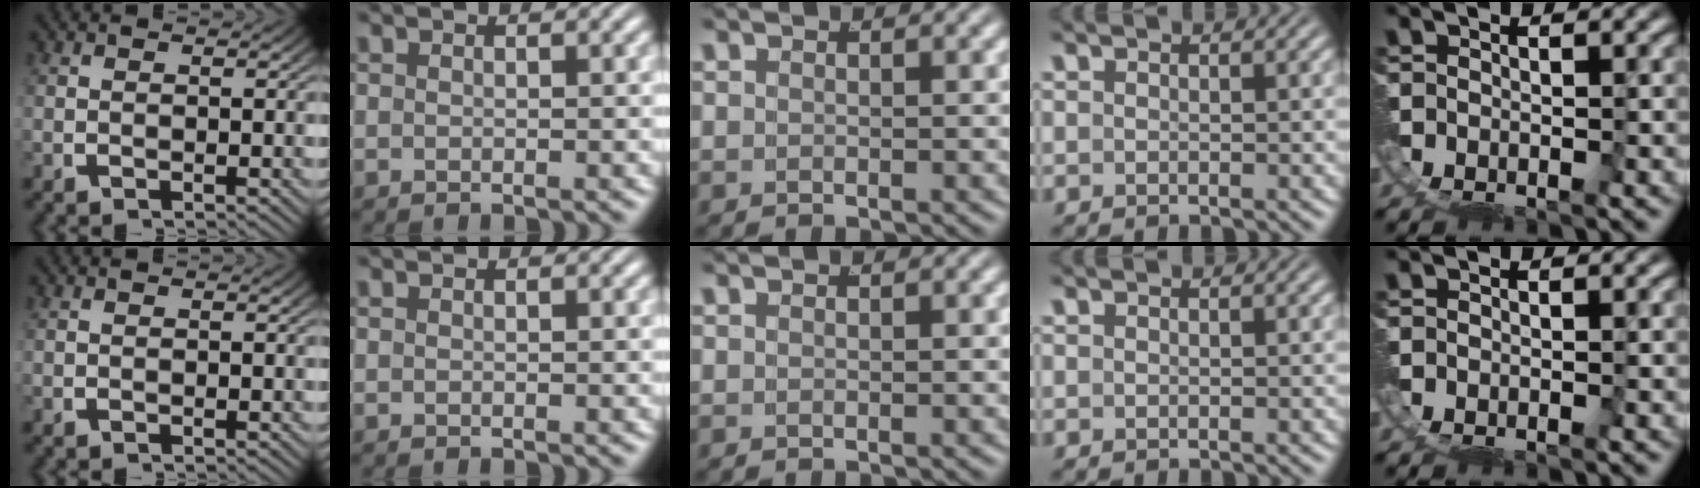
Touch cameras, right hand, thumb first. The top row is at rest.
{}